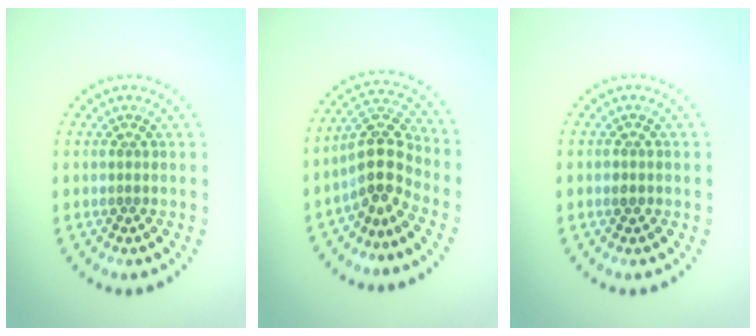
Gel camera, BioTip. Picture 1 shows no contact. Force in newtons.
{"total": 4.1, "press": 3.5, "slide": 2.2}
{"total": 0.7, "press": 0.7, "slide": 0.2}